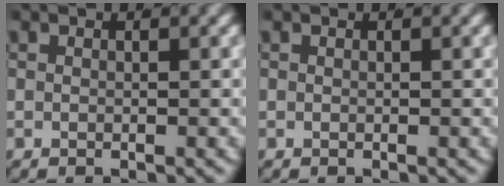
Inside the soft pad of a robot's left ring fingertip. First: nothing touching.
{"total": 0.0}